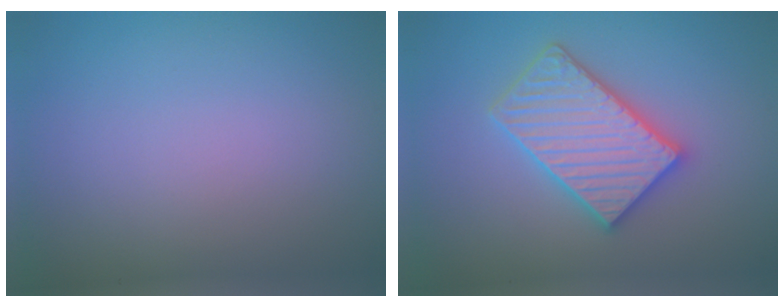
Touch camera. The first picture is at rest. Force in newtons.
{"total": 5.5, "press": 5.5, "slide": 0.9}